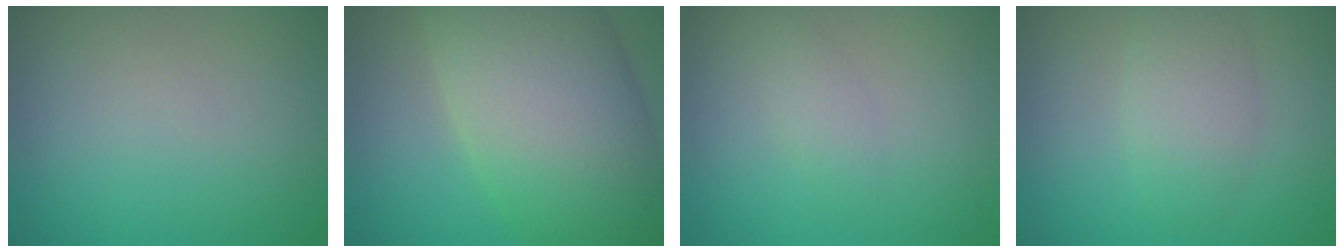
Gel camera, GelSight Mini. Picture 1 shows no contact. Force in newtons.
{"total": 14.4, "press": 14.4, "slide": 0.6}
{"total": 1.2, "press": 1.2, "slide": 0.1}
{"total": 3.4, "press": 3.4, "slide": 0.1}